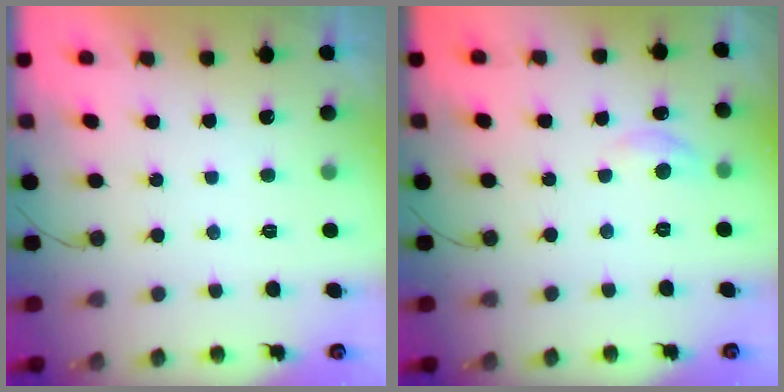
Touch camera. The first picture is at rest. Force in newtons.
{"total": 3.9, "press": 3.9, "slide": 0.6}